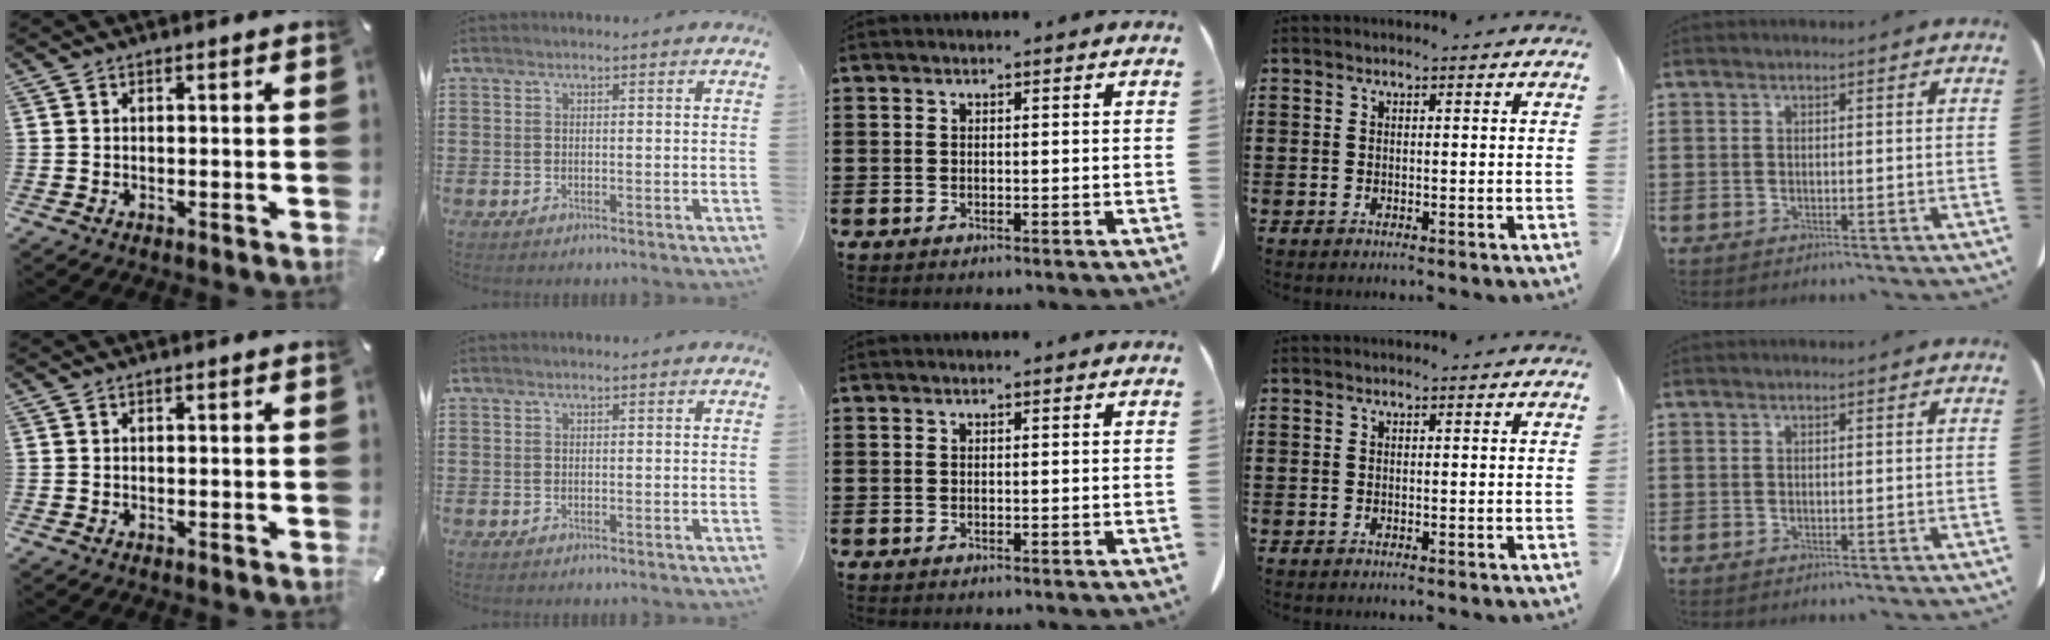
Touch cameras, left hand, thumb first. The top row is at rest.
{}